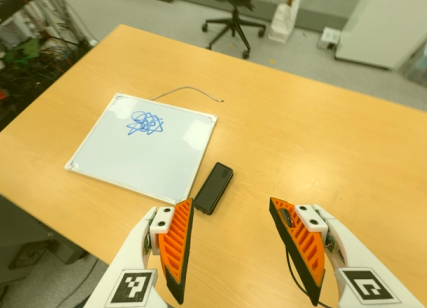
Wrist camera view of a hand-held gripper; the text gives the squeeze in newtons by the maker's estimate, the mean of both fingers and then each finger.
{"total": 0.0}